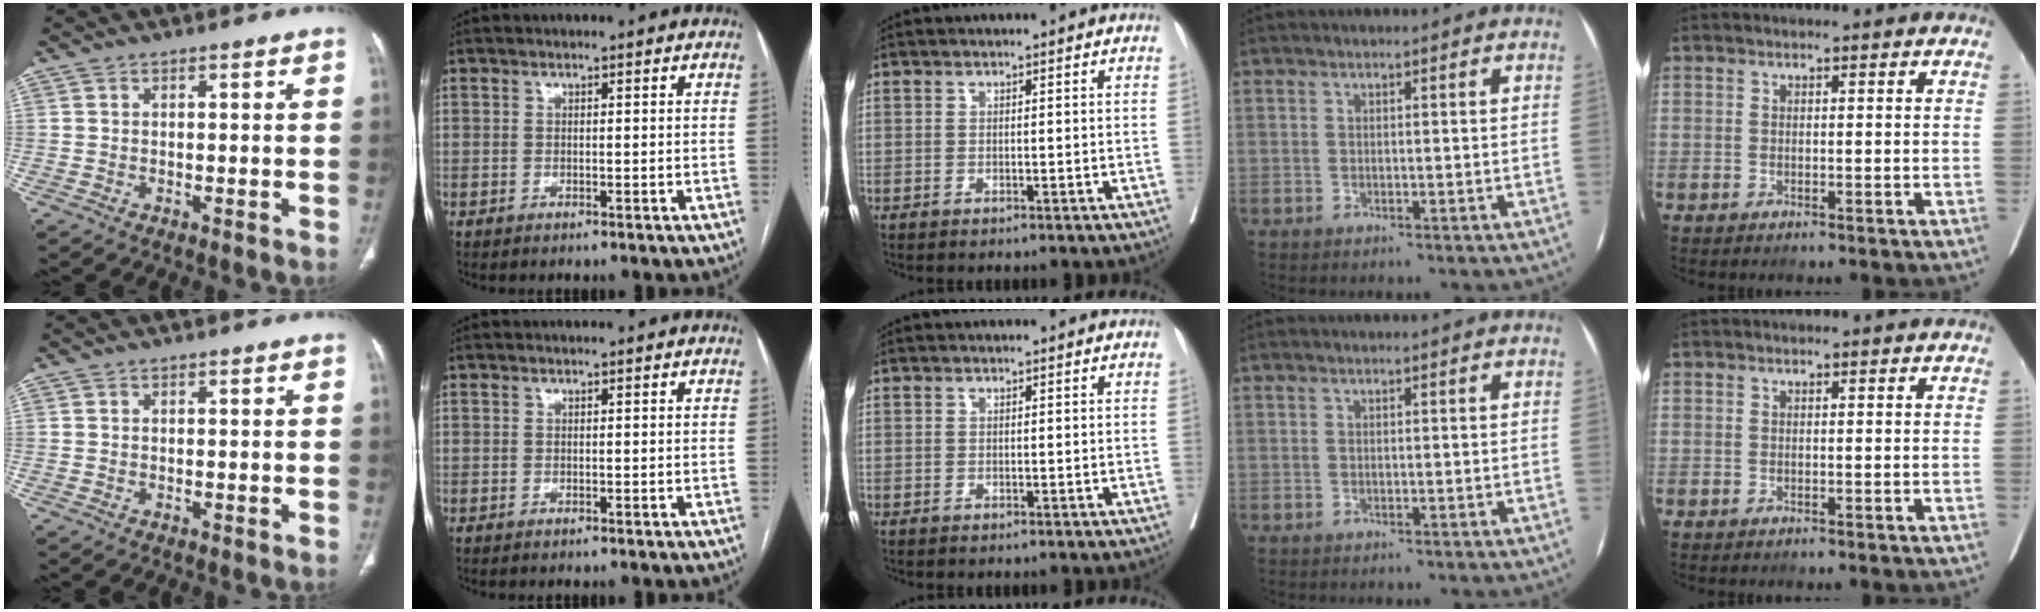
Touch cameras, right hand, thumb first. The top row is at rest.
{}